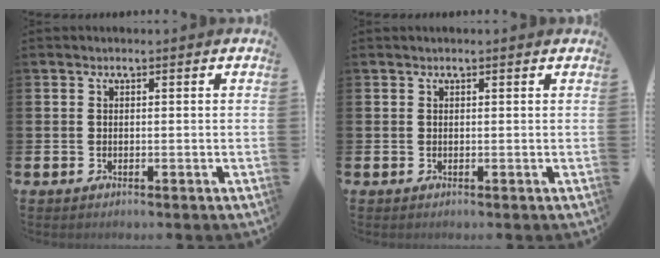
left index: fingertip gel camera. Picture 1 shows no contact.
{"total": 0.0}